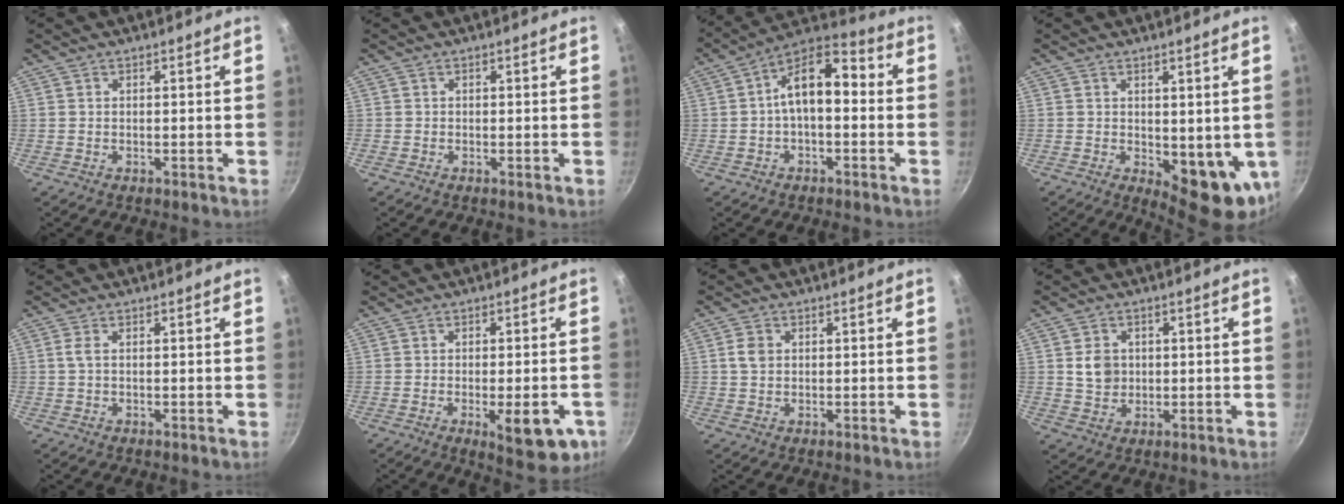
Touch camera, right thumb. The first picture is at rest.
{"total": 0.0}
{"total": 12.0, "force": [0.3, 6.3, 10.2], "torque": [-0.149, 0.045, -0.009]}
{"total": 10.9, "force": [-2.2, 4.6, 9.6], "torque": [-0.100, -0.021, -0.013]}
{"total": 1.4, "force": [0.2, 0.7, 1.2], "torque": [-0.033, 0.002, 0.005]}
{"total": 9.8, "force": [-3.8, 3.6, 8.3], "torque": [-0.098, 0.007, -0.042]}
{"total": 2.9, "force": [0.5, 2.2, 1.7], "torque": [-0.031, 0.002, 0.010]}
{"total": 4.8, "force": [0.8, 4.1, 2.5], "torque": [-0.024, -0.004, 0.018]}